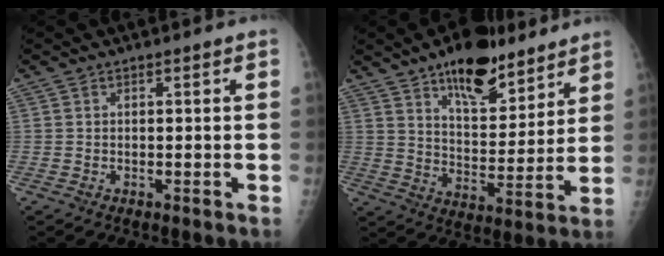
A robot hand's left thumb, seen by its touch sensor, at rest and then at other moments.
{"total": 15.8, "force": [10.8, 6.8, 9.3], "torque": [-0.096, -0.064, 0.173]}